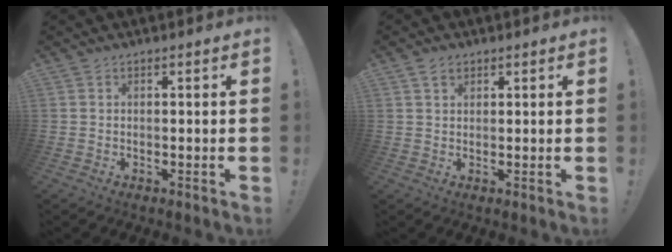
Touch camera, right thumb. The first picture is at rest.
{"total": 2.5, "force": [1.6, 1.5, 1.1], "torque": [-0.017, -0.003, 0.029]}